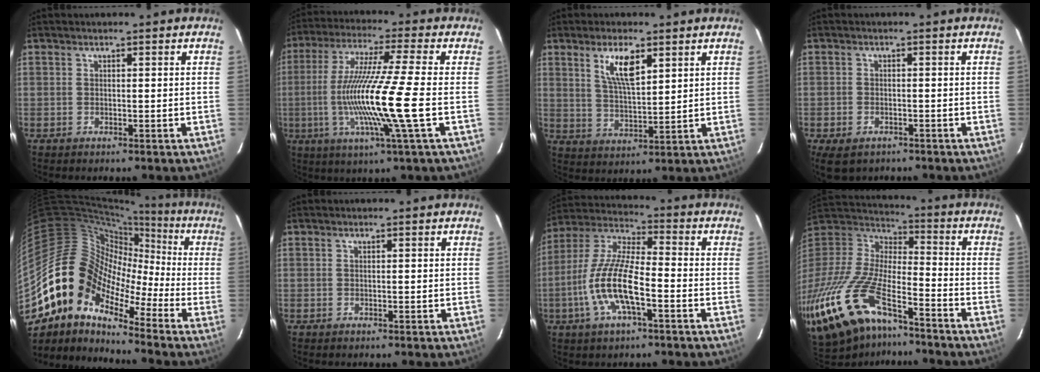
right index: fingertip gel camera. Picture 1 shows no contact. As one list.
[{"total": 15.7, "force": [-3.2, -1.5, 15.3], "torque": [-0.292, -0.015, -0.058]}, {"total": 7.7, "force": [4.0, 2.7, 6.1], "torque": [-0.109, -0.001, 0.080]}, {"total": 5.3, "force": [-3.3, 3.3, 2.5], "torque": [-0.062, -0.015, -0.051]}, {"total": 14.1, "force": [-8.1, 9.3, 6.9], "torque": [-0.109, 0.011, -0.178]}, {"total": 0.0}, {"total": 13.3, "force": [-4.6, 3.7, 11.9], "torque": [-0.253, -0.002, -0.091]}, {"total": 31.7, "force": [-21.9, 11.8, 19.7], "torque": [-0.422, -0.068, -0.373]}]